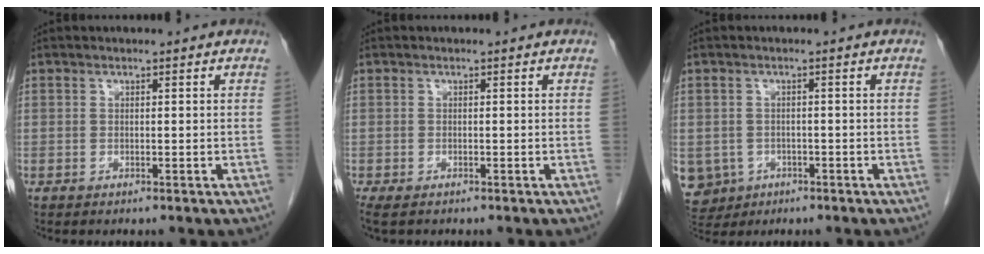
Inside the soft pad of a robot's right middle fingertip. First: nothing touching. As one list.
[{"total": 2.5, "force": [-1.9, 0.9, 1.3], "torque": [-0.025, -0.008, -0.029]}, {"total": 8.4, "force": [-3.3, 7.5, 1.9], "torque": [-0.067, 0.004, -0.043]}]